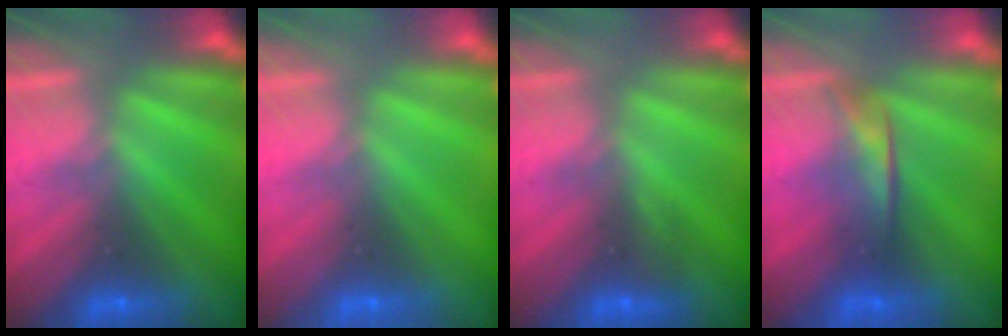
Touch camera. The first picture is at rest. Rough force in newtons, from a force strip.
{"total": 1.5}
{"total": 2.9}
{"total": 1.9}